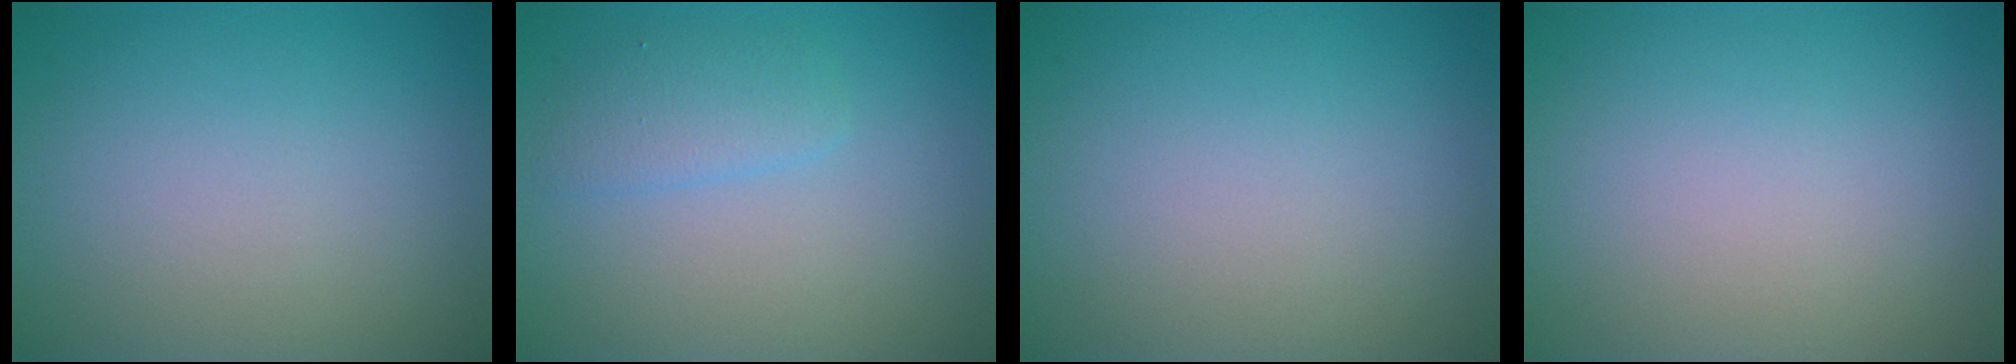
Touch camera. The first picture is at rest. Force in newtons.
{"total": 1.9, "press": 1.9, "slide": 0.1}
{"total": 0.0}
{"total": 0.0}